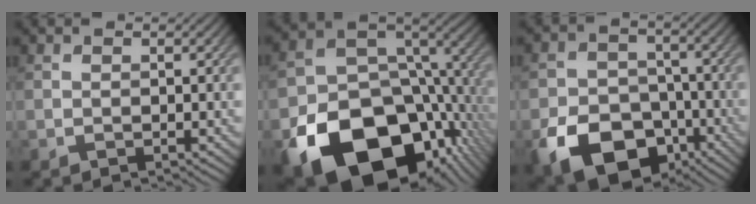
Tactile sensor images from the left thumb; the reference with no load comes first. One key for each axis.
{"total": 21.0, "fx": -9.5, "fy": 14.7, "fz": 11.5, "tx": -0.221, "ty": -0.060, "tz": -0.119}
{"total": 13.8, "fx": -7.2, "fy": 9.4, "fz": 7.2, "tx": -0.145, "ty": -0.045, "tz": -0.122}